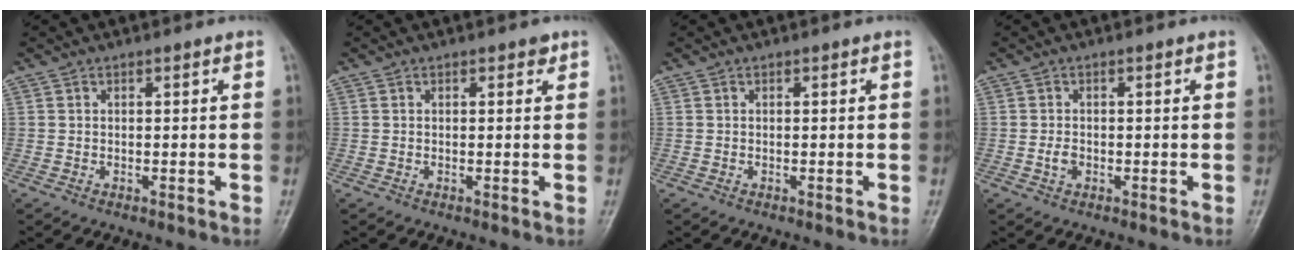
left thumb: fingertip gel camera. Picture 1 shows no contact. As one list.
[{"total": 0.9, "force": [0.6, 0.6, 0.5], "torque": [0.001, -0.003, 0.003]}, {"total": 0.0}, {"total": 1.6, "force": [-0.3, 1.1, 1.1], "torque": [-0.016, 0.001, -0.007]}]